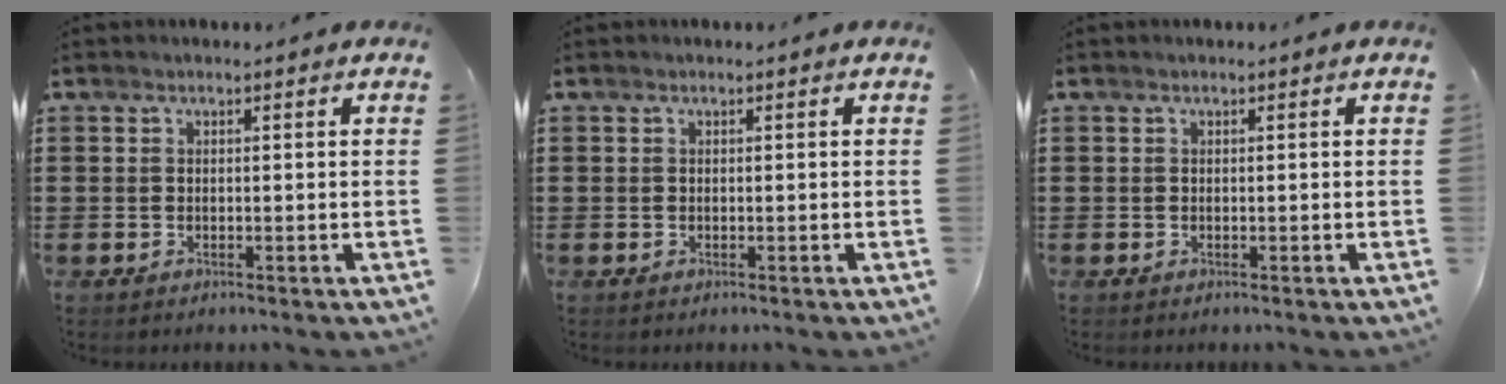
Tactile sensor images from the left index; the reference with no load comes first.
{"total": 0.0}
{"total": 0.0}